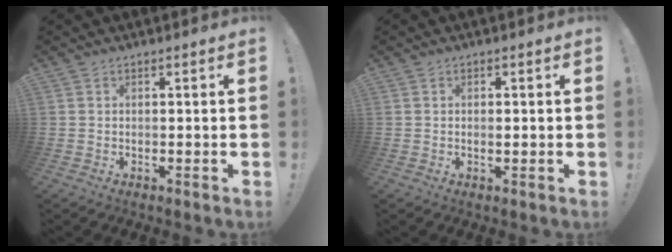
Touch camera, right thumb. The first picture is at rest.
{"total": 0.8, "force": [-0.2, 0.3, 0.7], "torque": [0.000, -0.004, -0.007]}